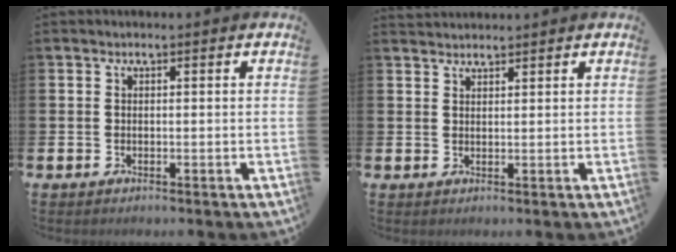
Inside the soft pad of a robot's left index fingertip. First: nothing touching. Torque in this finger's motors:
{"motor_torque": [-0.21, -0.47, 0.05, 0.02]}